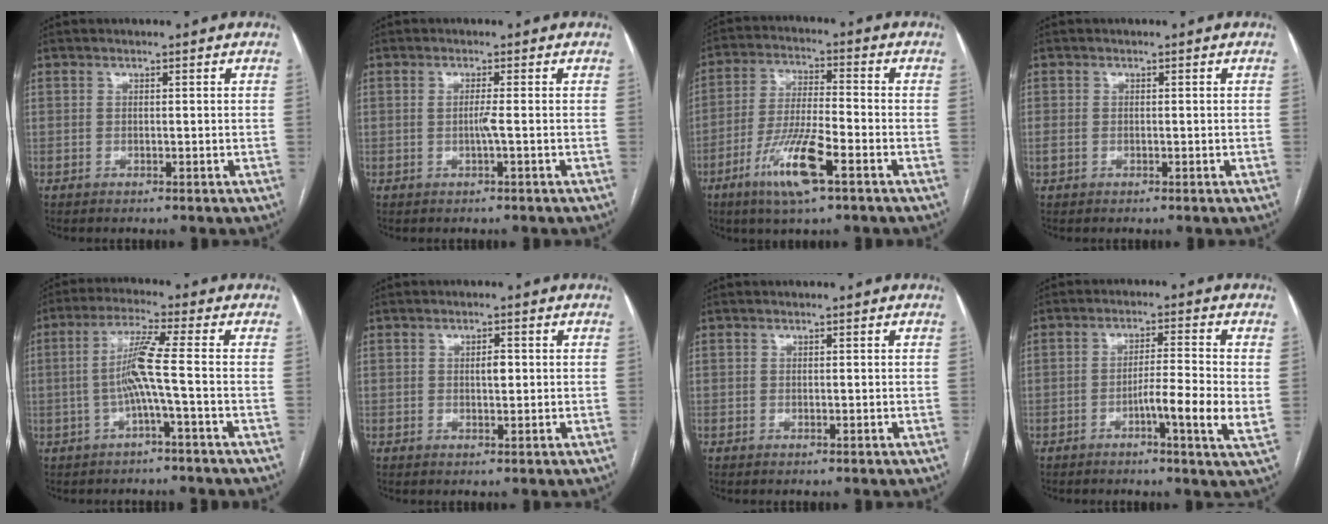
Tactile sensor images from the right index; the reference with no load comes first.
{"total": 1.5, "force": [-0.3, -0.4, 1.5], "torque": [-0.027, 0.000, -0.008]}
{"total": 10.8, "force": [-5.5, 1.3, 9.2], "torque": [-0.182, -0.013, -0.102]}
{"total": 1.8, "force": [-0.5, 1.3, 1.2], "torque": [-0.039, 0.008, -0.003]}
{"total": 6.2, "force": [-1.3, -1.2, 6.0], "torque": [-0.119, 0.016, -0.023]}
{"total": 1.8, "force": [0.2, 0.6, 1.7], "torque": [-0.030, 0.001, 0.005]}
{"total": 0.0}
{"total": 7.4, "force": [-1.7, -0.4, 7.2], "torque": [-0.116, -0.009, -0.033]}